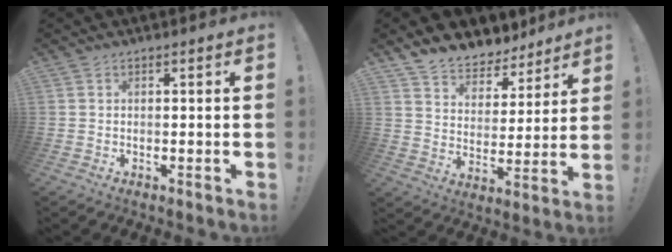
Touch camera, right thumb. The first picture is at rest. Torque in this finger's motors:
{"motor_torque": [0.09, 0.71, 0.19, 0.15, 0.00]}